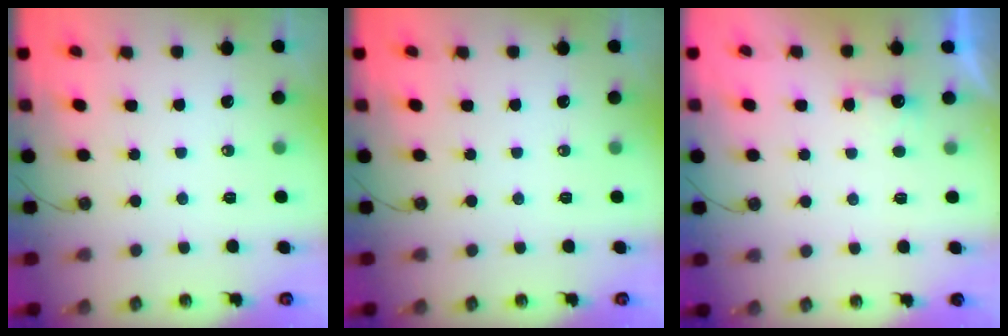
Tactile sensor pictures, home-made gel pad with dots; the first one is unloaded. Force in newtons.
{"total": 0.0}
{"total": 2.3, "press": 2.2, "slide": 0.8}